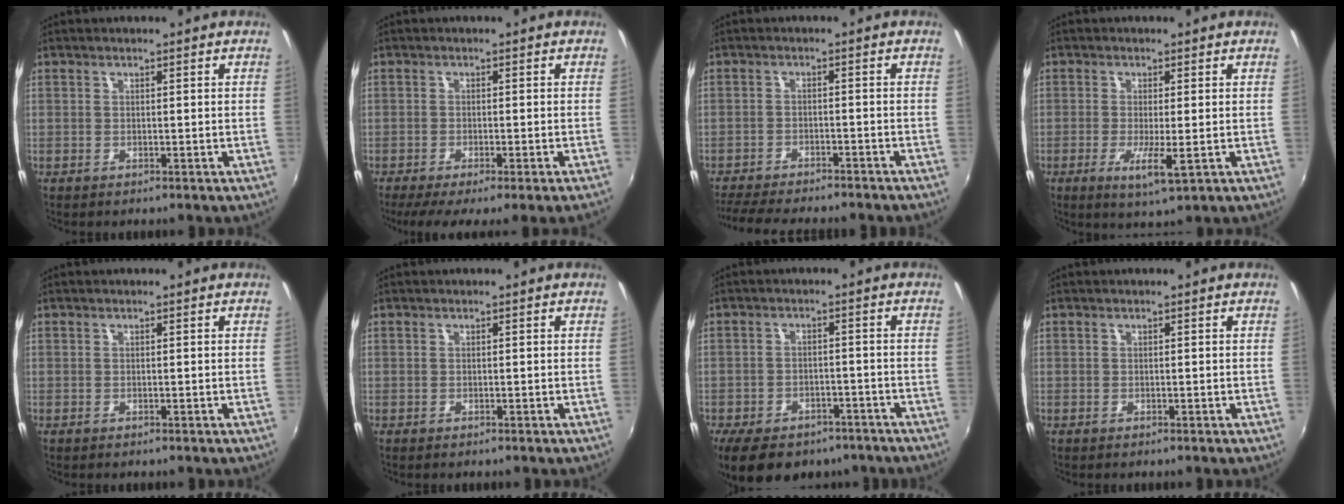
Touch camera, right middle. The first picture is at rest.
{"total": 6.7, "force": [-4.8, -0.5, 4.6], "torque": [-0.087, -0.031, -0.075]}
{"total": 12.5, "force": [-11.1, 1.9, 5.4], "torque": [-0.123, -0.027, -0.169]}
{"total": 4.9, "force": [-1.4, 0.4, 4.6], "torque": [-0.095, -0.017, -0.025]}
{"total": 0.0}
{"total": 0.0}
{"total": 15.8, "force": [-11.1, 8.2, 7.7], "torque": [-0.171, -0.022, -0.156]}
{"total": 0.0}